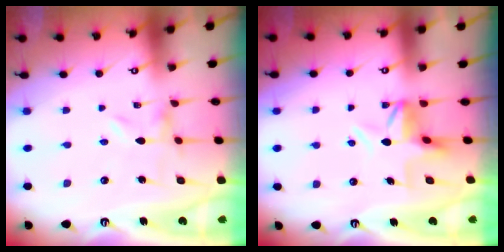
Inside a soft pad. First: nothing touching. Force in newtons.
{"total": 5.5, "press": 5.5, "slide": 0.5}